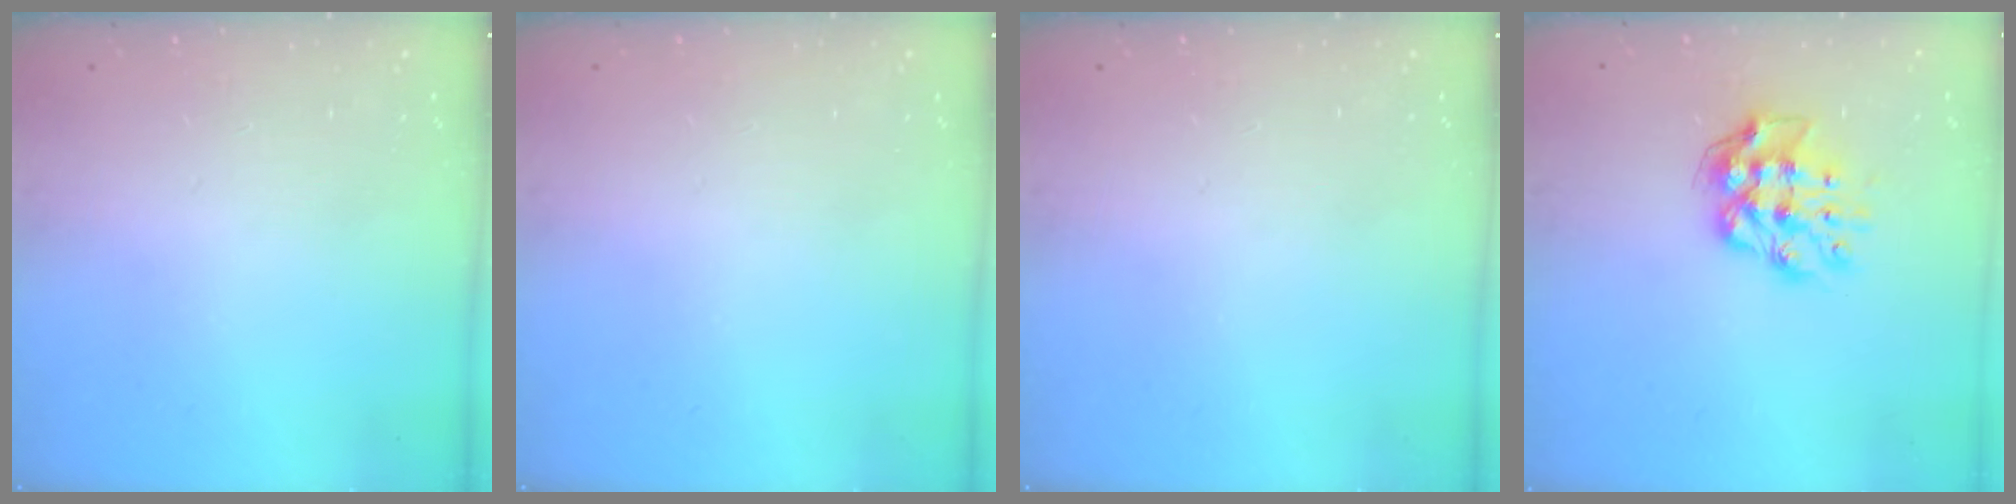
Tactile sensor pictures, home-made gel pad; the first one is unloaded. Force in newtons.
{"total": 0.0}
{"total": 0.0}
{"total": 10.0, "press": 10.0, "slide": 1.0}